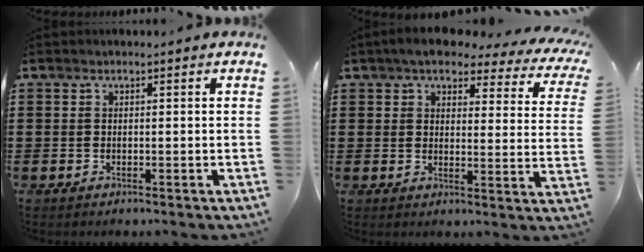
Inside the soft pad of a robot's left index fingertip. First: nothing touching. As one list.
[{"total": 5.1, "force": [4.3, 1.3, 2.3], "torque": [-0.058, -0.020, 0.072]}]